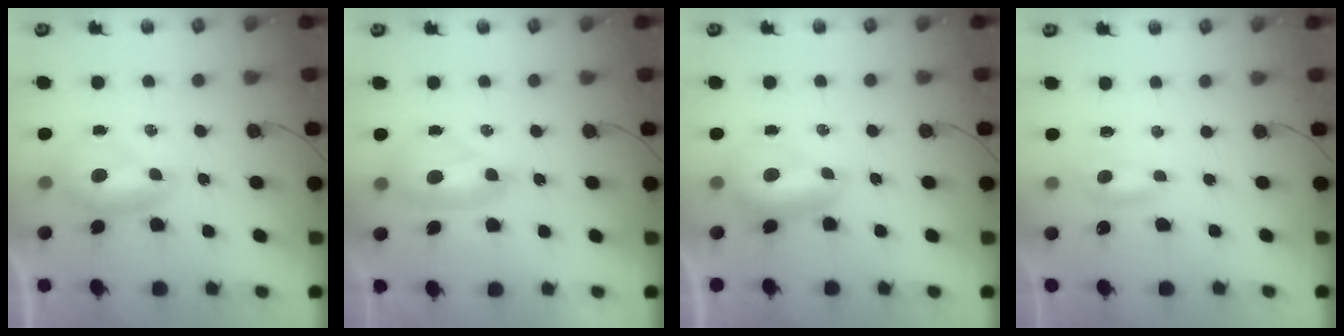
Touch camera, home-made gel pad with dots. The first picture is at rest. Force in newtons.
{"total": 2.5, "press": 2.4, "slide": 0.6}
{"total": 0.0}
{"total": 2.4, "press": 2.4, "slide": 0.4}